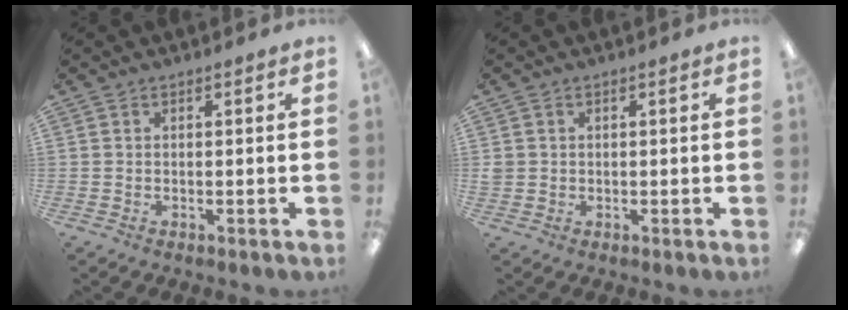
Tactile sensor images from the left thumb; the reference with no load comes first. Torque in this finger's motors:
{"motor_torque": [-0.17, 0.16, 0.21, -0.29, 0.00]}